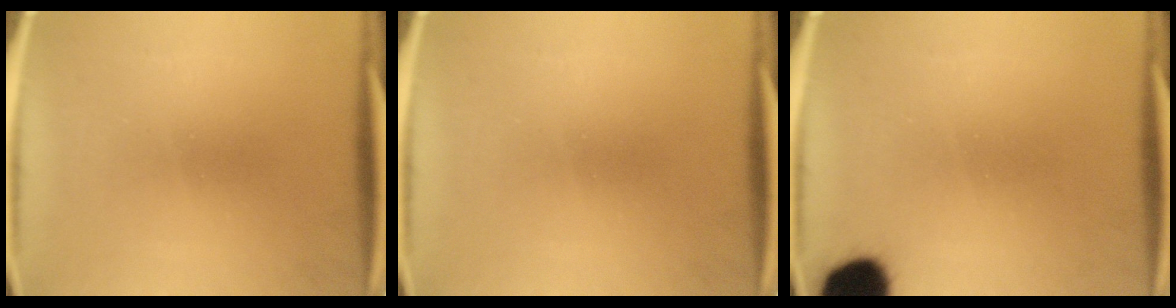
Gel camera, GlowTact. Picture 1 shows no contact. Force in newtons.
{"total": 0.0}
{"total": 10.5}